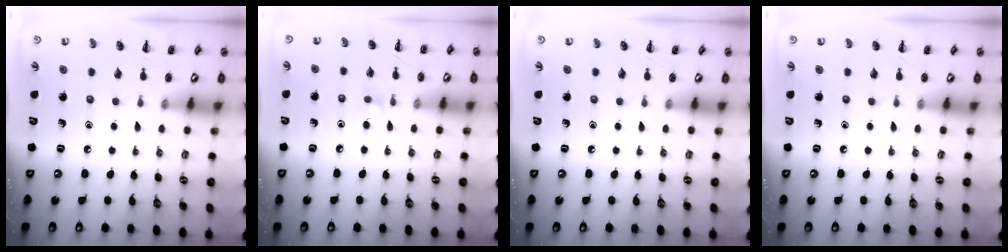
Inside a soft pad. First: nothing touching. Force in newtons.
{"total": 3.8, "press": 3.4, "slide": 1.5}
{"total": 0.0}
{"total": 0.0}